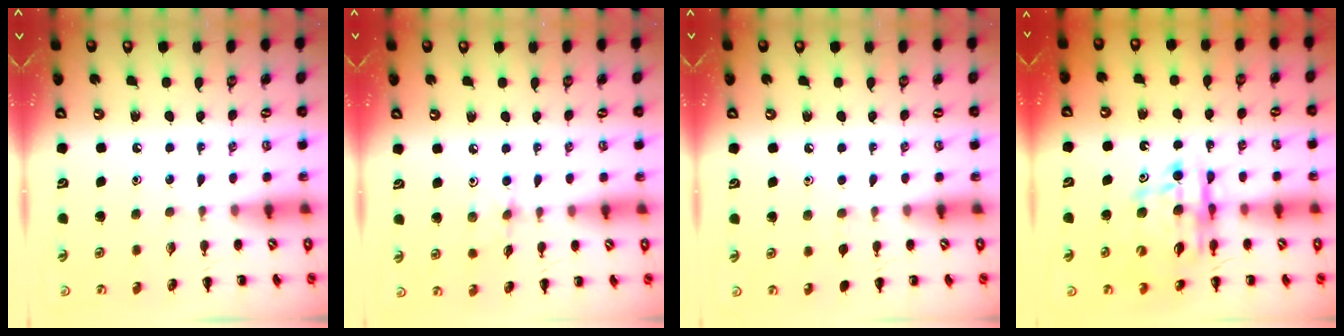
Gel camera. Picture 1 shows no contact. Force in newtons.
{"total": 5.3, "press": 5.1, "slide": 1.6}
{"total": 2.5, "press": 2.2, "slide": 1.2}
{"total": 12.3, "press": 11.7, "slide": 3.6}